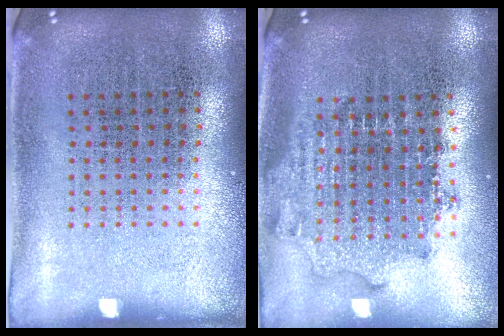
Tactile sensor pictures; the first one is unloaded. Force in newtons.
{"total": 1.8, "press": 1.4, "slide": 1.1}